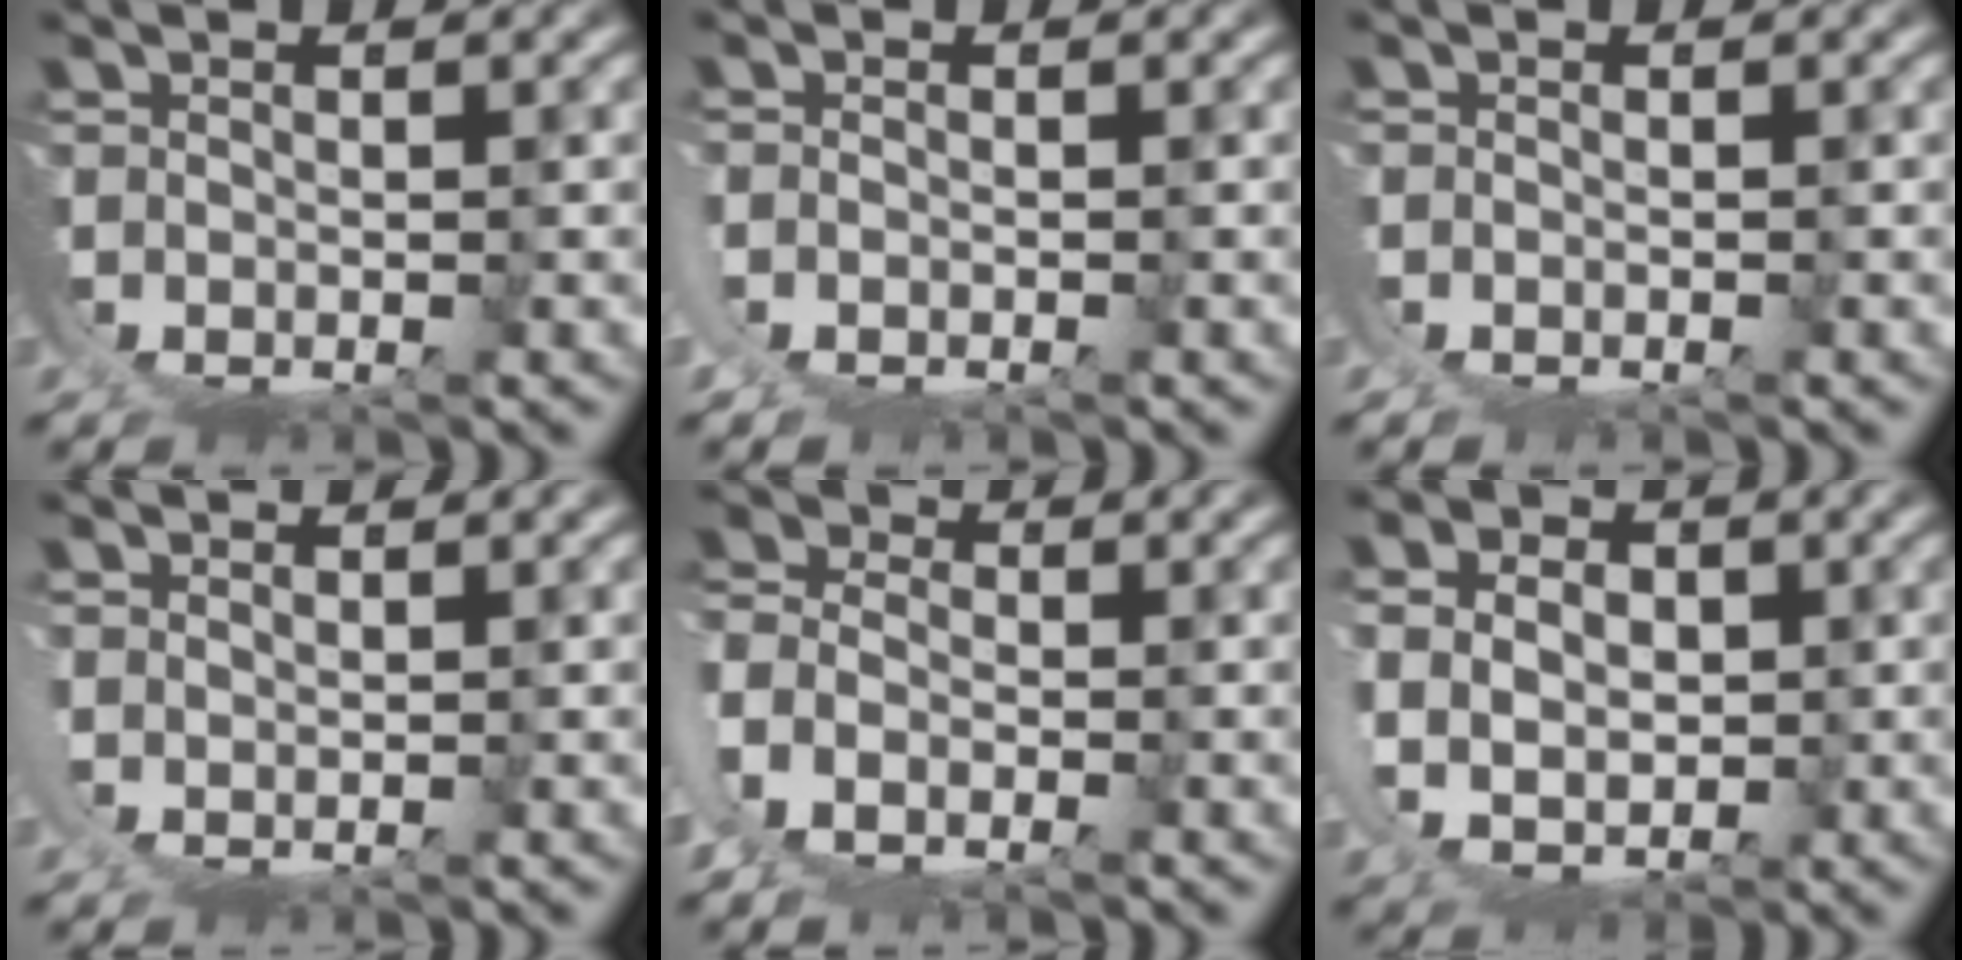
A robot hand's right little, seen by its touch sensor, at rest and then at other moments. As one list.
[{"total": 1.5, "force": [0.4, 1.2, 0.8], "torque": [-0.026, -0.003, 0.007]}, {"total": 0.0}, {"total": 1.4, "force": [1.3, -0.4, 0.0], "torque": [-0.003, 0.003, 0.021]}, {"total": 7.2, "force": [2.5, 5.7, 3.6], "torque": [-0.091, 0.000, 0.028]}, {"total": 5.3, "force": [2.1, 3.5, 3.4], "torque": [-0.065, -0.016, 0.044]}]